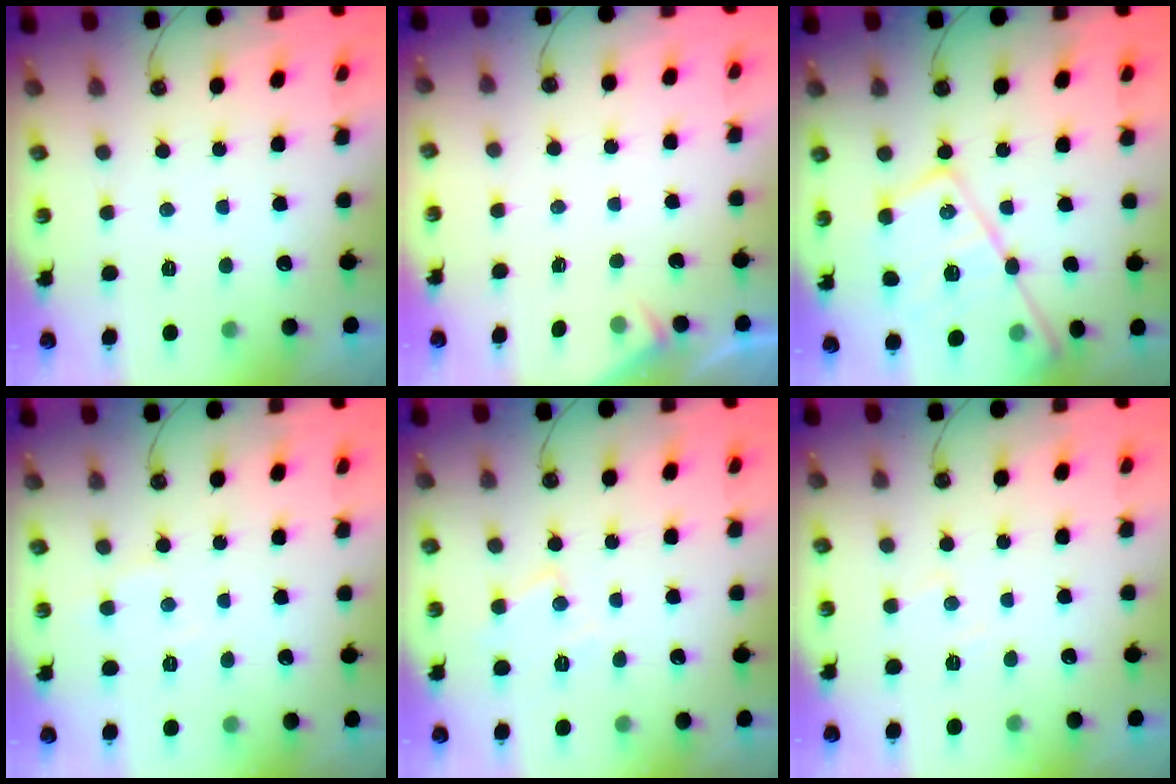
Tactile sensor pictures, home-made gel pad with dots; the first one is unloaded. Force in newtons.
{"total": 2.8, "press": 2.7, "slide": 0.4}
{"total": 19.7, "press": 19.7, "slide": 1.0}
{"total": 5.8, "press": 5.8, "slide": 0.7}
{"total": 8.1, "press": 8.1, "slide": 0.7}
{"total": 7.1, "press": 7.0, "slide": 0.9}